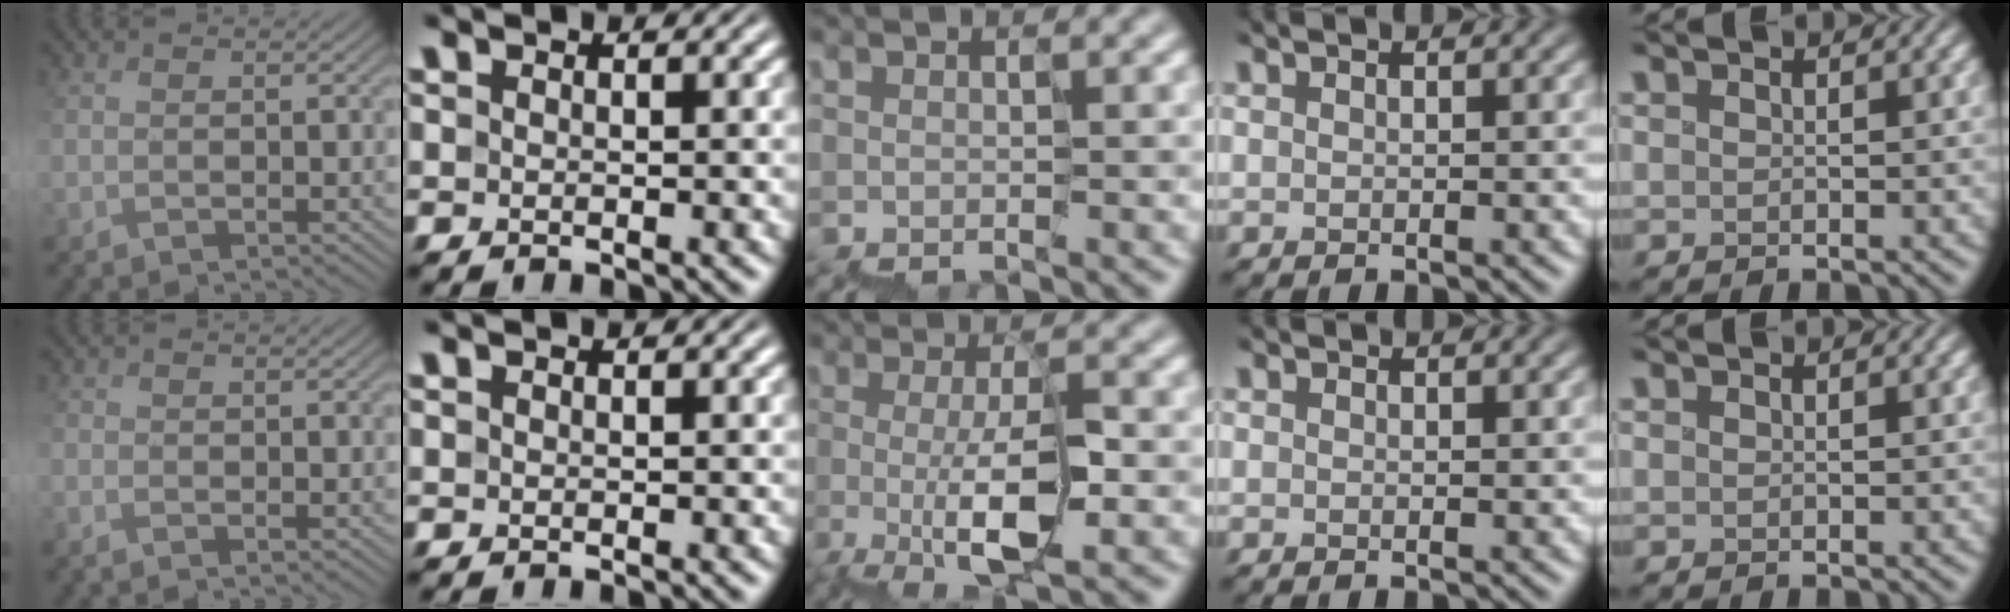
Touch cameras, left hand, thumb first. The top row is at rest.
{"thumb": {"total": 1.2, "force": [-0.8, 0.4, 0.7], "torque": [-0.021, -0.006, -0.021]}, "middle": {"total": 5.3, "force": [-0.9, 1.2, 5.1], "torque": [-0.082, -0.004, -0.011]}}